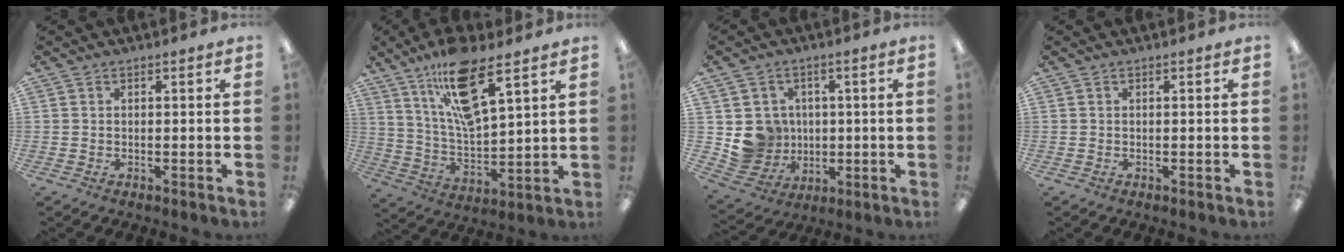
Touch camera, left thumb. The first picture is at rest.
{"total": 16.4, "force": [10.5, 5.2, 11.5], "torque": [-0.210, -0.038, 0.180]}
{"total": 8.3, "force": [1.0, 8.2, 0.9], "torque": [-0.045, -0.005, 0.033]}
{"total": 0.0}